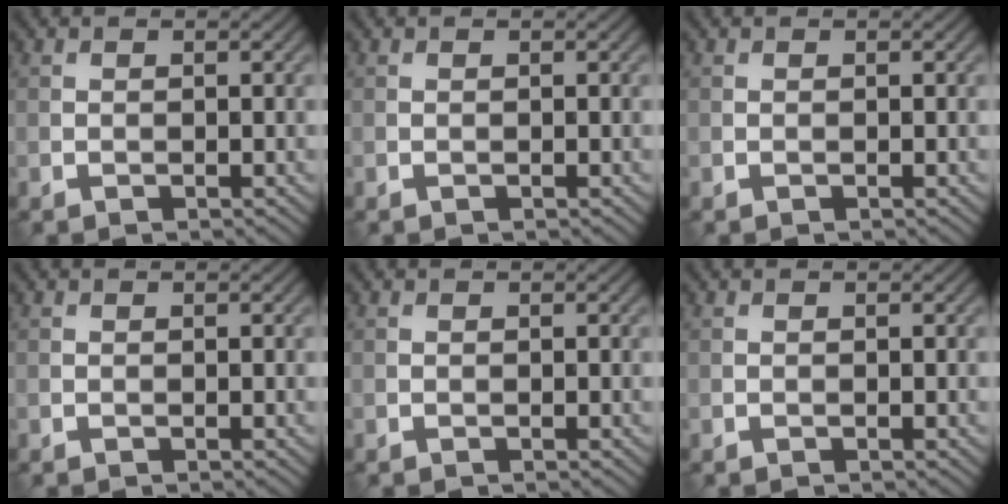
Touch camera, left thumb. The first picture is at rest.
{"total": 0.0}
{"total": 0.0}
{"total": 0.0}
{"total": 0.0}
{"total": 0.0}